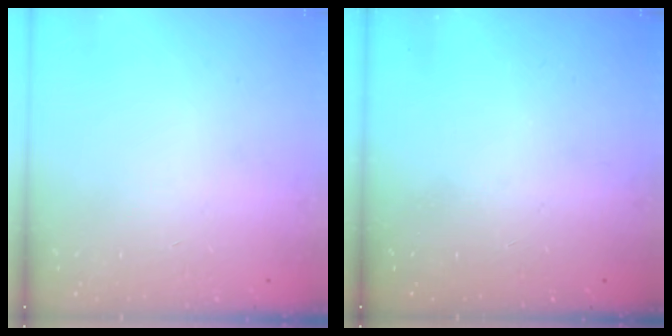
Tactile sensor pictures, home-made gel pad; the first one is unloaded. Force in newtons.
{"total": 0.0}